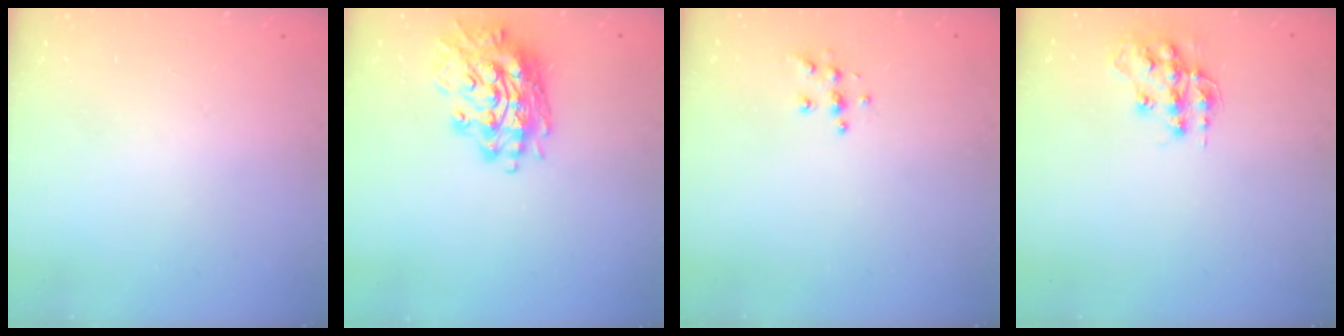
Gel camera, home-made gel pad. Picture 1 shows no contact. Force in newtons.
{"total": 16.9, "press": 16.8, "slide": 1.2}
{"total": 5.9, "press": 5.9, "slide": 0.2}
{"total": 13.5, "press": 13.5, "slide": 0.8}